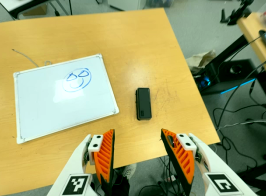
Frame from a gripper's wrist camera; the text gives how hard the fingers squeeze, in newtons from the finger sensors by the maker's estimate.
{"total": 0.0}